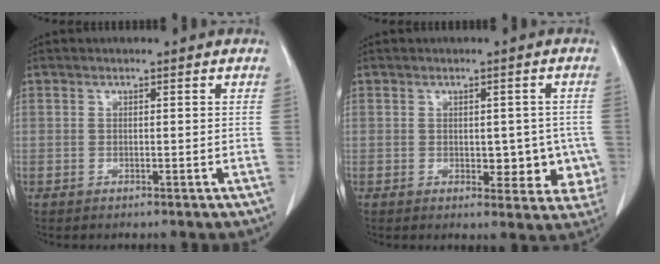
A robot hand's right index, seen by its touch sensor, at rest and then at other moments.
{"total": 6.4, "force": [-0.7, 3.8, 5.1], "torque": [-0.038, 0.009, -0.001]}